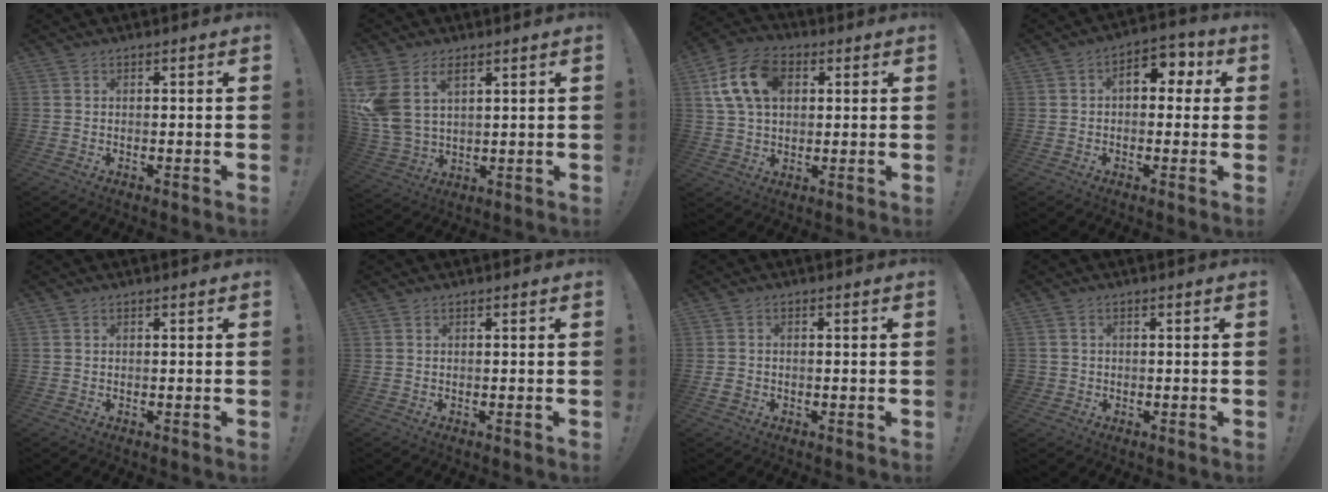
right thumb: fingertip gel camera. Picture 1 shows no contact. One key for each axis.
{"total": 10.6, "fx": 5.3, "fy": 6.6, "fz": 6.4, "tx": -0.136, "ty": -0.025, "tz": 0.106}
{"total": 15.0, "fx": 4.8, "fy": 10.3, "fz": 9.8, "tx": -0.179, "ty": -0.006, "tz": 0.091}
{"total": 8.5, "fx": 2.0, "fy": 5.4, "fz": 6.2, "tx": -0.083, "ty": 0.003, "tz": 0.034}
{"total": 0.0}
{"total": 0.0}
{"total": 2.0, "fx": -0.6, "fy": 1.6, "fz": 1.0, "tx": -0.015, "ty": 0.004, "tz": -0.010}
{"total": 1.6, "fx": -0.1, "fy": 1.6, "fz": 0.4, "tx": 0.001, "ty": -0.001, "tz": -0.003}